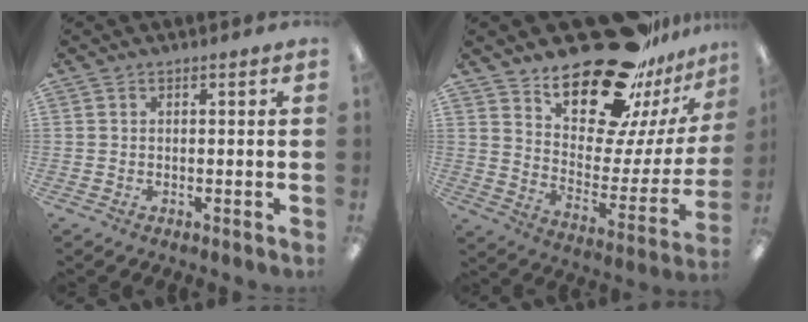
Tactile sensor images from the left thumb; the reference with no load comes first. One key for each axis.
{"total": 25.1, "fx": 18.7, "fy": 10.5, "fz": 12.9, "tx": -0.184, "ty": -0.129, "tz": 0.319}